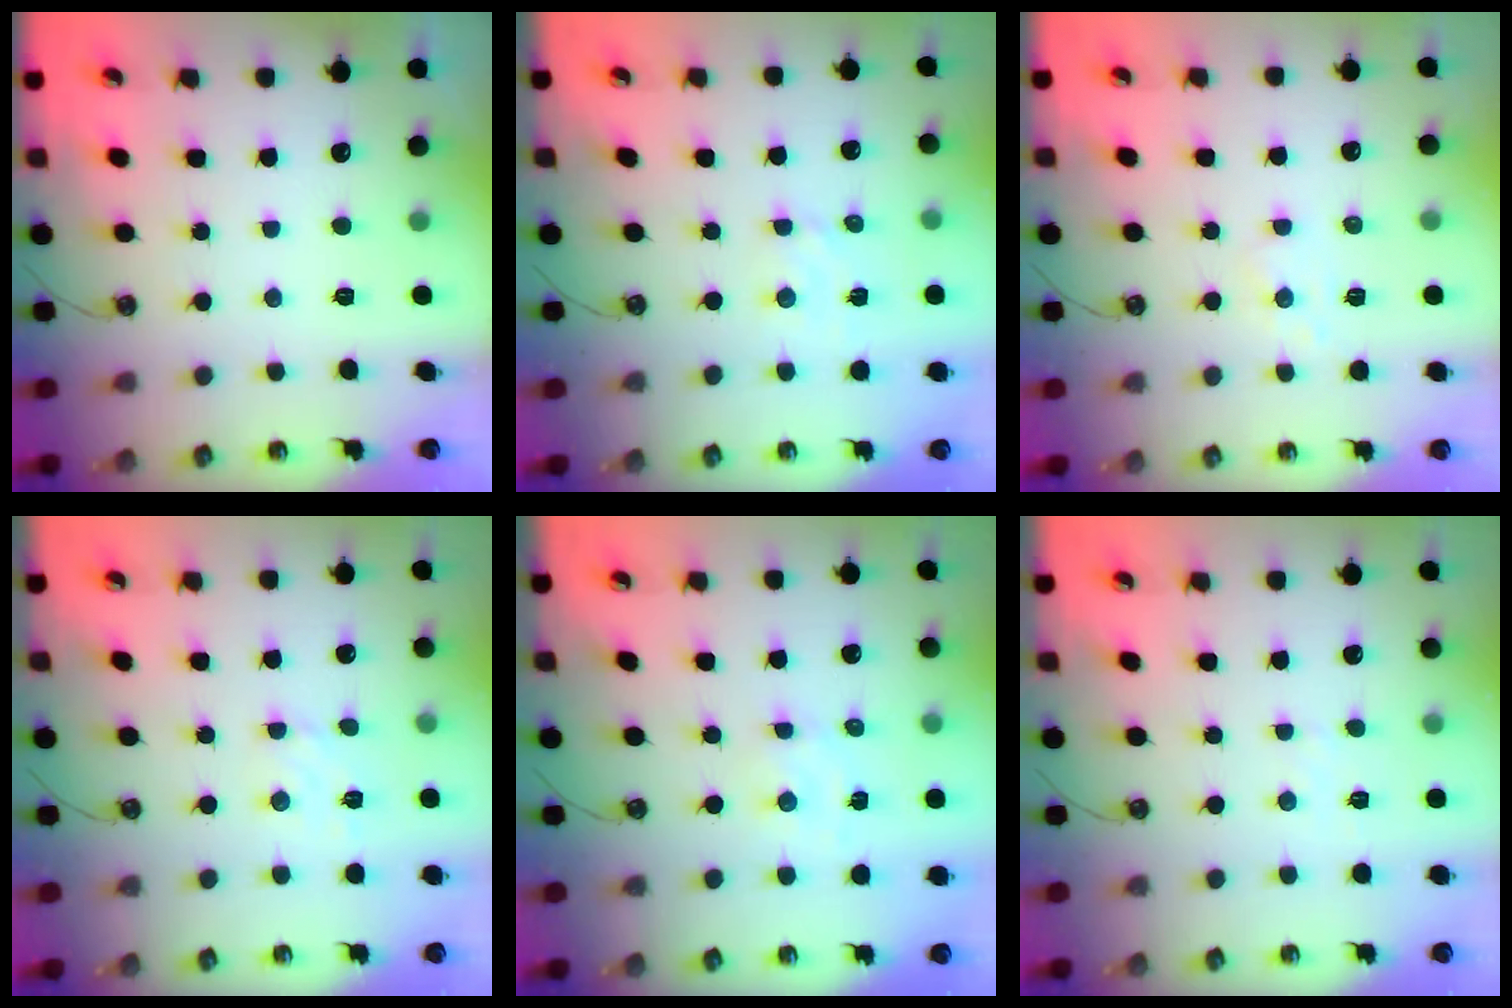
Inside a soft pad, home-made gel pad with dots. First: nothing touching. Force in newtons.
{"total": 2.3, "press": 2.3, "slide": 0.4}
{"total": 5.7, "press": 5.6, "slide": 0.9}
{"total": 5.6, "press": 5.5, "slide": 0.6}
{"total": 2.3, "press": 2.3, "slide": 0.3}
{"total": 2.1, "press": 2.1, "slide": 0.4}